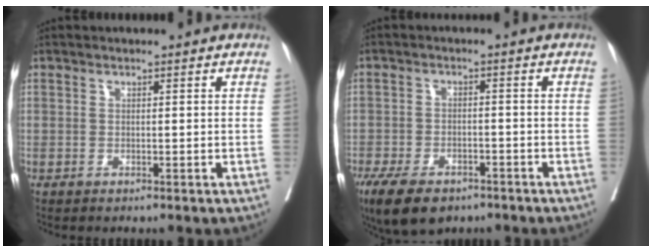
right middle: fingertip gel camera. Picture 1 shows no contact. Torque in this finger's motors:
{"motor_torque": [1.07, -1.02, 0.18, 0.10]}